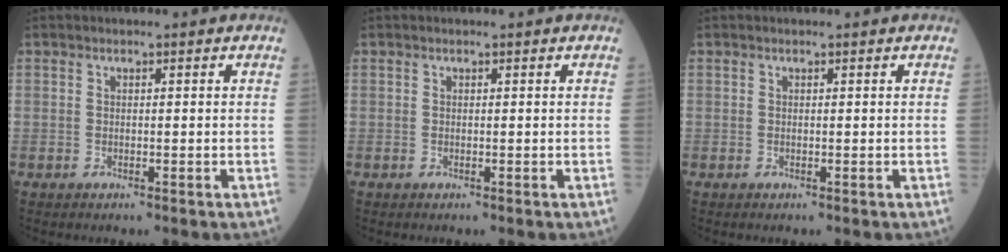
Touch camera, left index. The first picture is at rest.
{"total": 0.0}
{"total": 0.0}